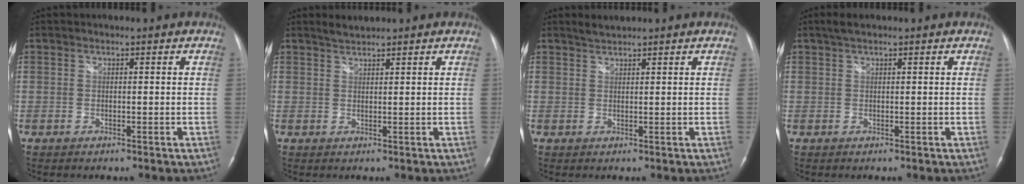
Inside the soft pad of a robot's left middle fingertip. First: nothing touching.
{"total": 1.6, "force": [1.6, -0.1, 0.2], "torque": [-0.008, 0.003, 0.035]}
{"total": 1.5, "force": [1.5, -0.1, 0.3], "torque": [-0.008, 0.003, 0.033]}
{"total": 1.7, "force": [1.3, 0.3, 1.1], "torque": [-0.025, 0.014, 0.025]}